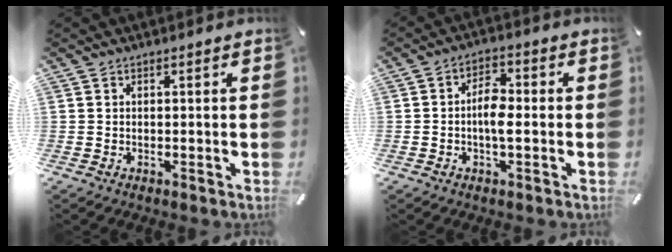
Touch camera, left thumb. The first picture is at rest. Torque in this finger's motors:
{"motor_torque": [0.56, 1.32, -0.02, -0.01, 0.05]}